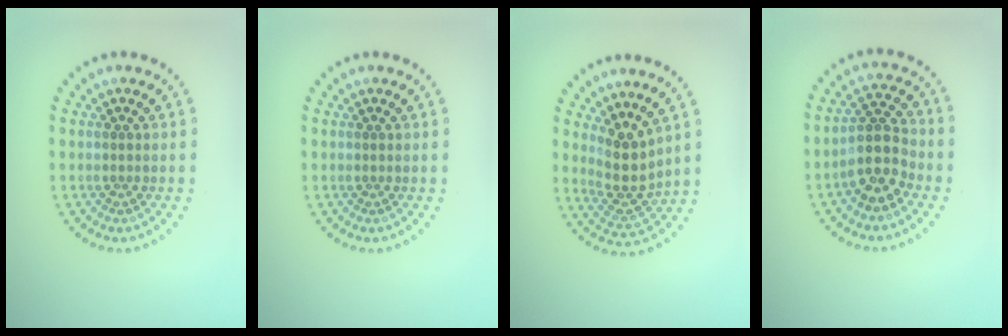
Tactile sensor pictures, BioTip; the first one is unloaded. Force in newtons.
{"total": 0.0}
{"total": 3.6, "press": 2.7, "slide": 2.3}
{"total": 4.2, "press": 3.9, "slide": 1.6}